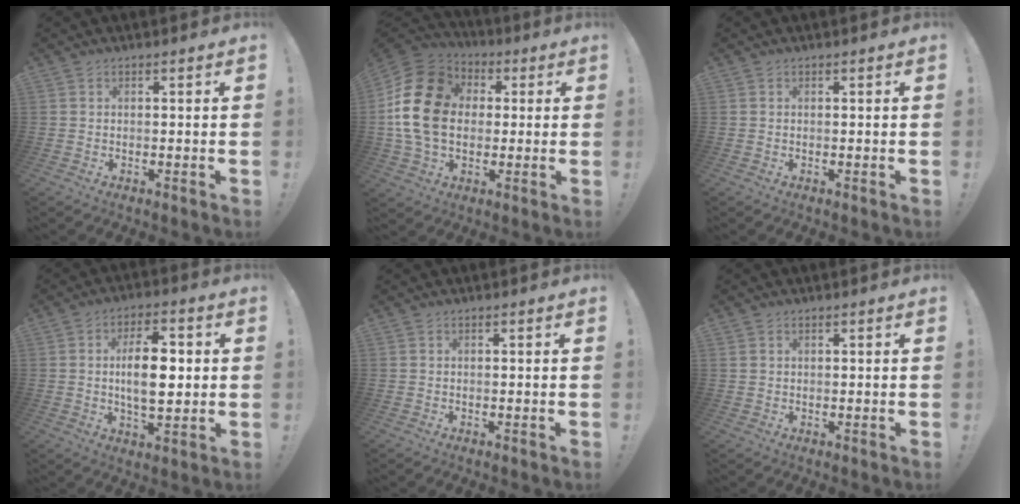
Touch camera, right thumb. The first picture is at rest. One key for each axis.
{"total": 20.9, "fx": 1.7, "fy": 15.7, "fz": 13.8, "tx": -0.243, "ty": 0.010, "tz": 0.032}
{"total": 0.0}
{"total": 12.8, "fx": 0.6, "fy": 6.5, "fz": 10.9, "tx": -0.180, "ty": 0.000, "tz": 0.004}
{"total": 0.0}
{"total": 0.9, "fx": 0.6, "fy": 0.6, "fz": 0.3, "tx": -0.008, "ty": 0.001, "tz": 0.013}